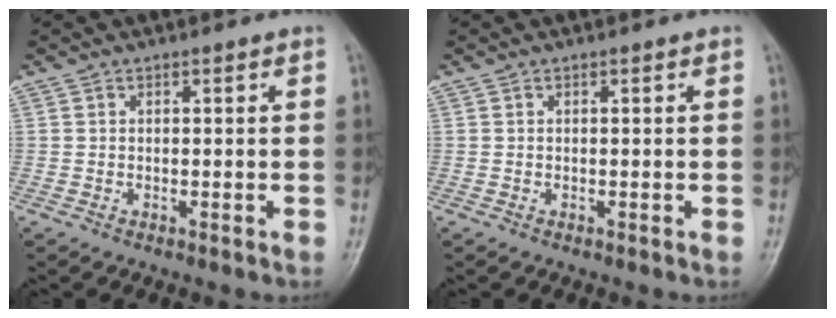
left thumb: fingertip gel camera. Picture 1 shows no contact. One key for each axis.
{"total": 0.0}